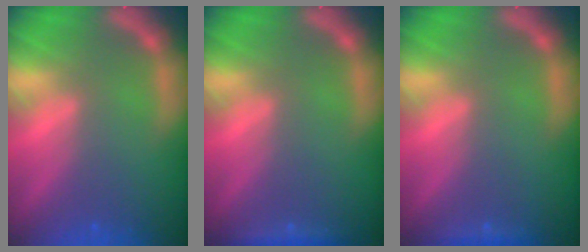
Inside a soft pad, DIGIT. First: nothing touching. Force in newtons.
{"total": 1.4}
{"total": 0.9}